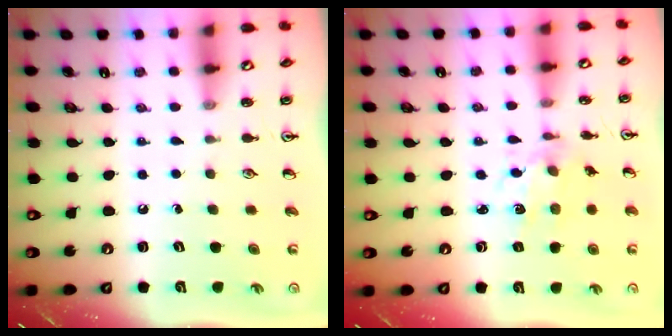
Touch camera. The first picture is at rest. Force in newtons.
{"total": 4.5, "press": 4.5, "slide": 0.2}